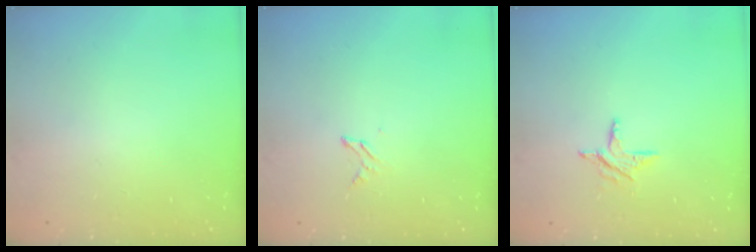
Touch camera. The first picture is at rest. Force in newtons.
{"total": 2.9, "press": 2.9, "slide": 0.3}
{"total": 6.5, "press": 6.5, "slide": 0.4}